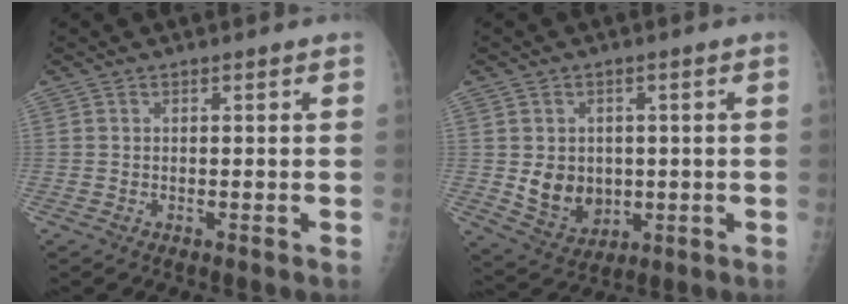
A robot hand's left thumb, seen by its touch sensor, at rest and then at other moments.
{"total": 8.8, "force": [-0.2, 7.2, 5.1], "torque": [-0.052, -0.009, 0.018]}